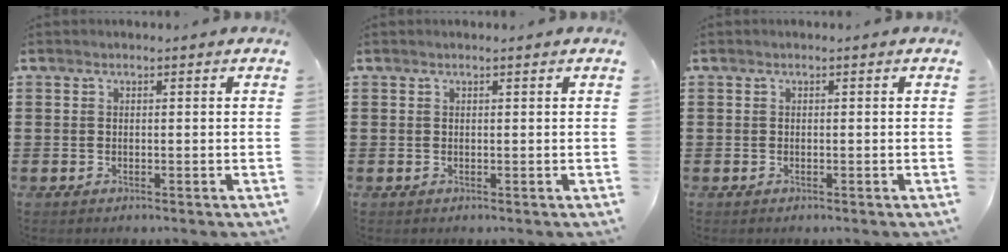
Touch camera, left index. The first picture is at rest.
{"total": 0.0}
{"total": 0.0}